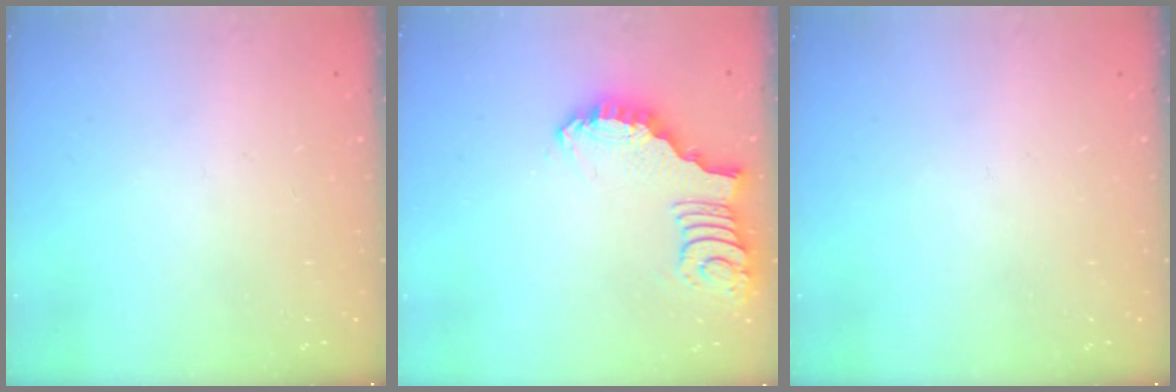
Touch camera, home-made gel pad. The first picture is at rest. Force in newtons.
{"total": 2.6, "press": 2.6, "slide": 0.4}
{"total": 0.0}